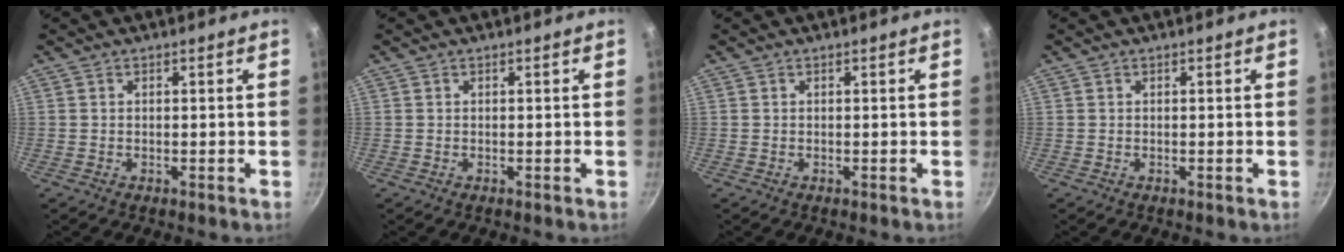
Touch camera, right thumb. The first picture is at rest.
{"total": 0.0}
{"total": 0.0}
{"total": 0.0}